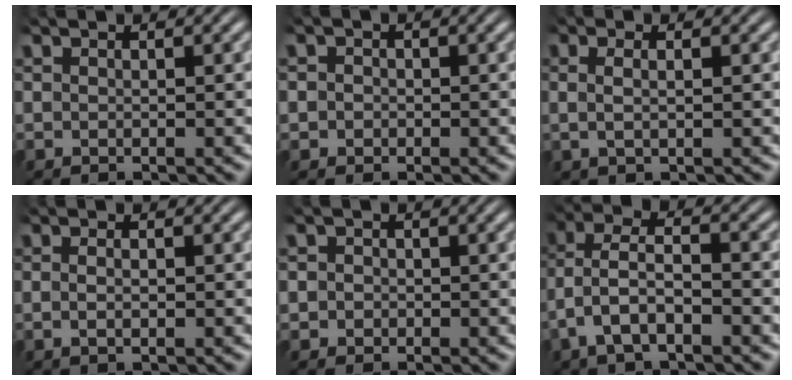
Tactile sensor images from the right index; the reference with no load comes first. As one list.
[{"total": 1.6, "force": [-0.5, 1.5, 0.1], "torque": [-0.004, -0.006, -0.010]}, {"total": 1.6, "force": [0.2, 0.4, 1.6], "torque": [-0.033, -0.005, 0.007]}, {"total": 1.1, "force": [-0.4, 0.3, 1.0], "torque": [-0.023, -0.005, -0.005]}, {"total": 2.0, "force": [-0.5, 1.9, 0.2], "torque": [-0.006, -0.007, -0.011]}, {"total": 4.3, "force": [-0.2, 2.9, 3.2], "torque": [-0.078, -0.013, 0.001]}]